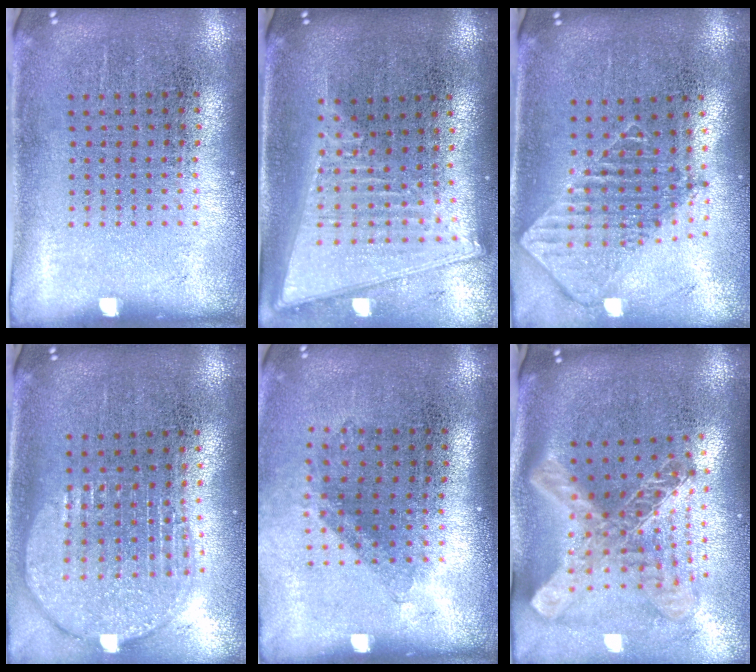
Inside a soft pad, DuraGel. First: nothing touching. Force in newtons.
{"total": 2.1, "press": 1.8, "slide": 1.1}
{"total": 2.0, "press": 1.5, "slide": 1.3}
{"total": 2.0, "press": 1.7, "slide": 1.1}
{"total": 1.3, "press": 1.0, "slide": 0.9}
{"total": 2.8, "press": 1.9, "slide": 2.1}